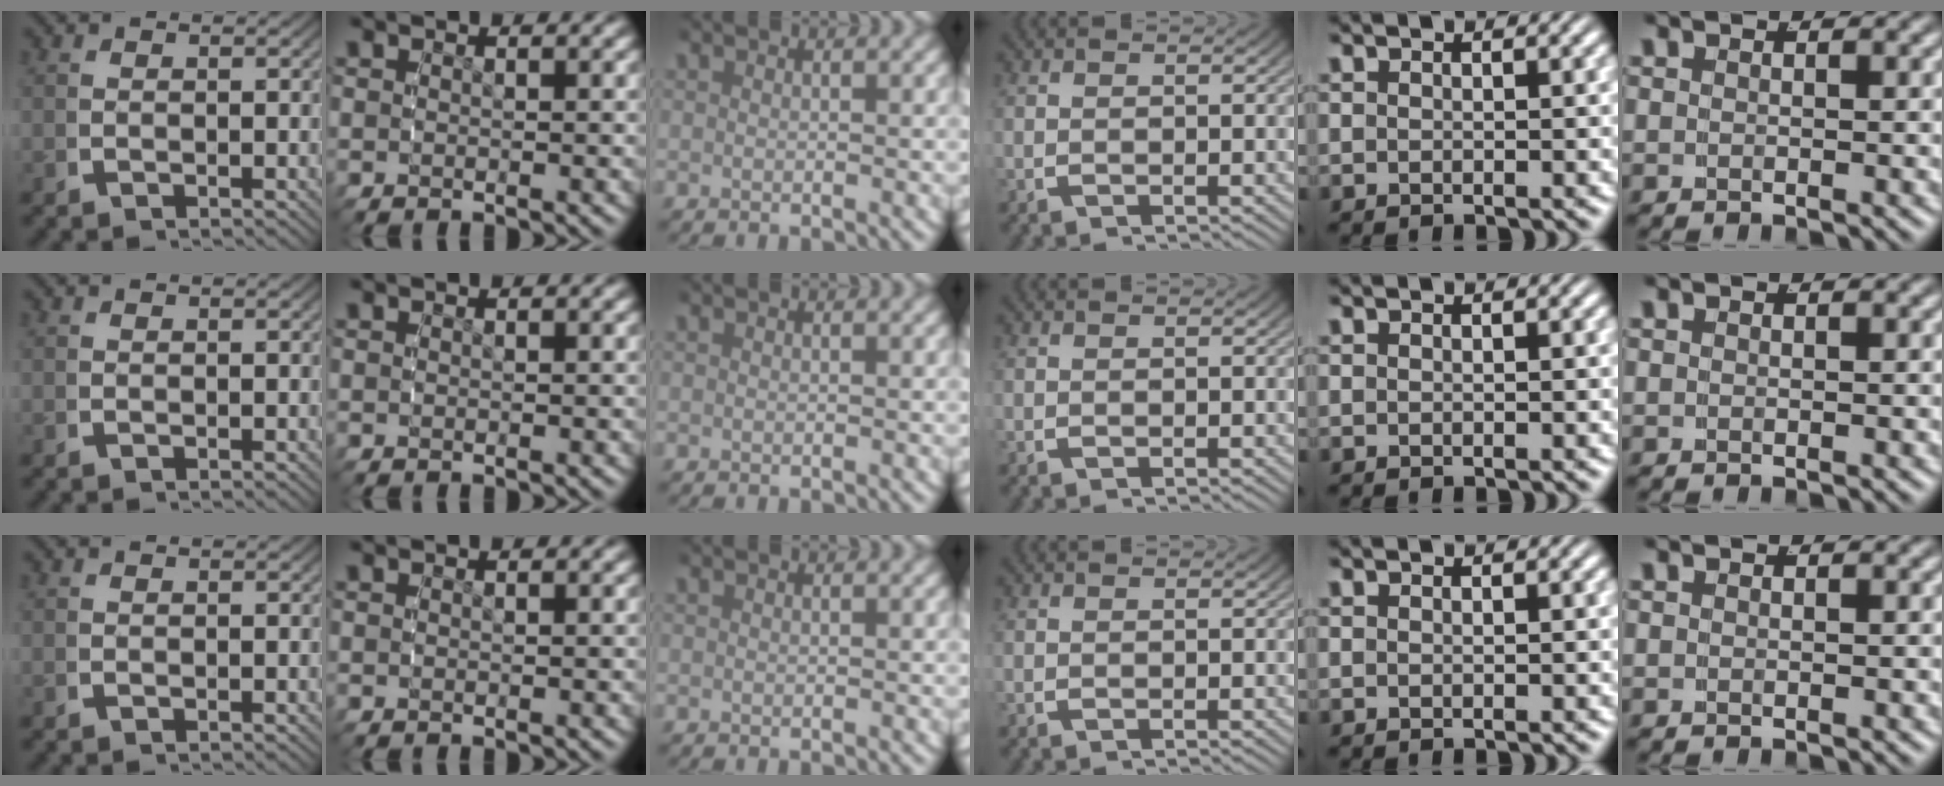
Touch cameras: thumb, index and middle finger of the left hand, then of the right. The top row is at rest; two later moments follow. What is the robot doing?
{"motion": "reach", "object": "pen bag"}